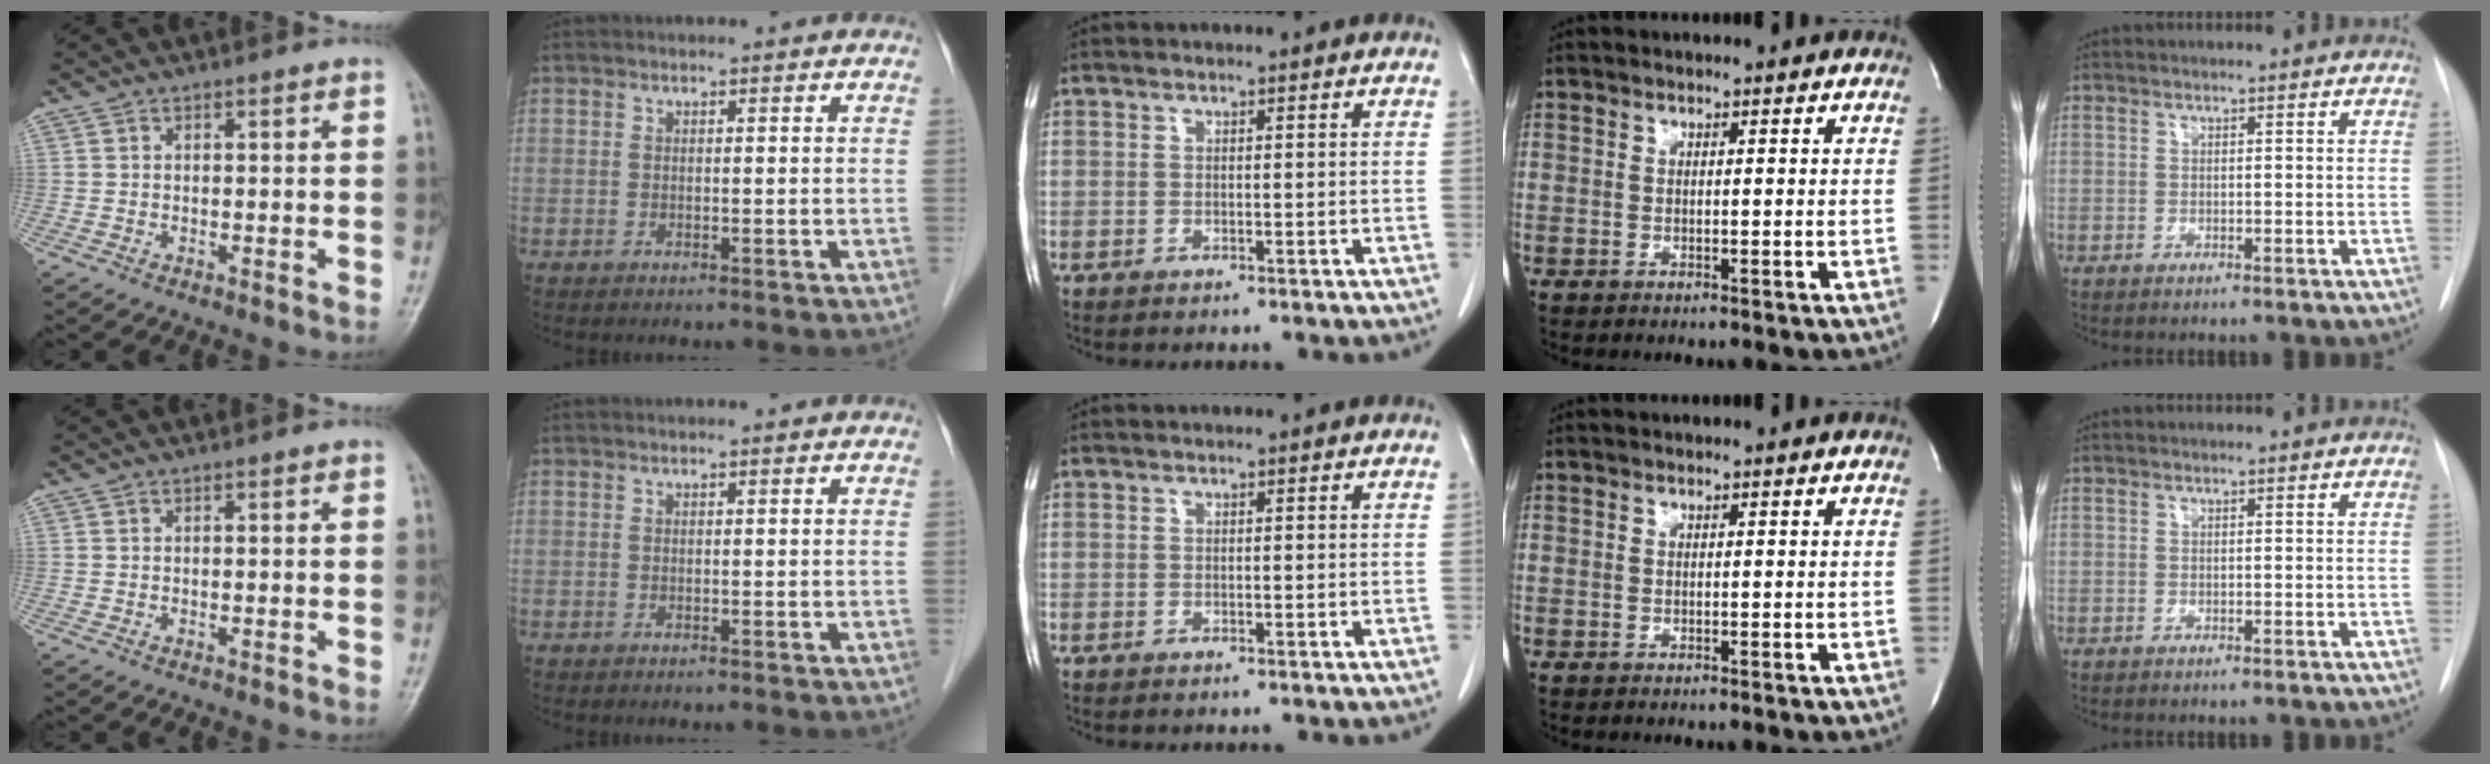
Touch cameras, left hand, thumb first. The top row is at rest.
{}